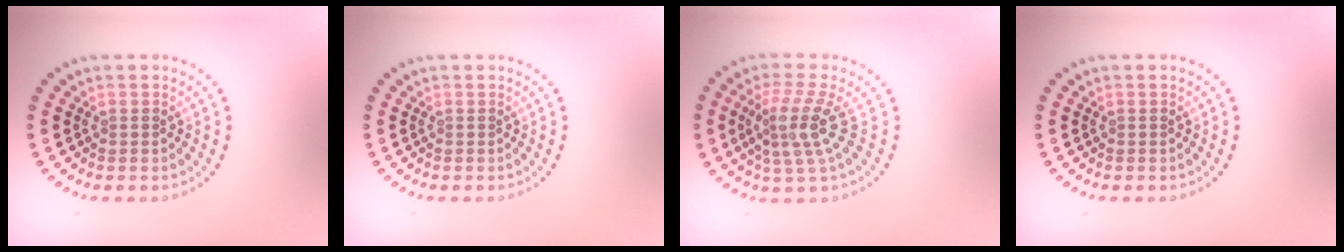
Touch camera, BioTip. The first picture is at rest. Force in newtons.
{"total": 0.0}
{"total": 4.0, "press": 2.9, "slide": 2.8}
{"total": 0.0}